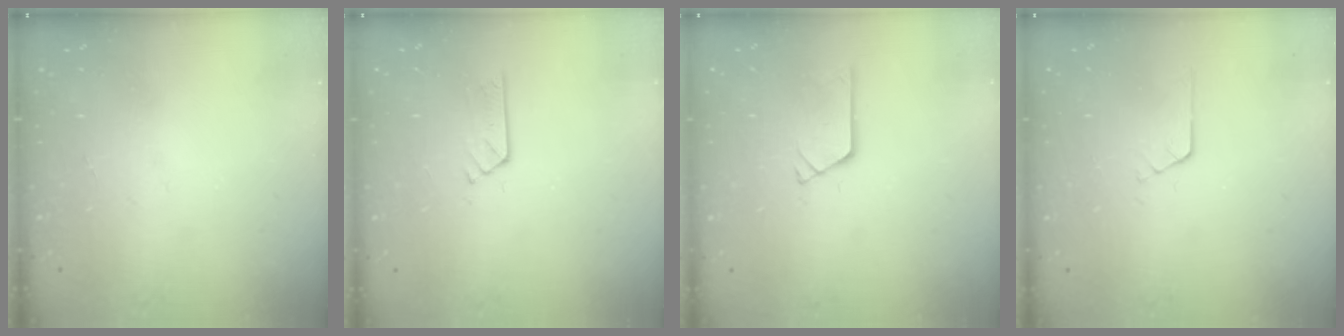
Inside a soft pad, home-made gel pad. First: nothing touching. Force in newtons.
{"total": 3.5, "press": 3.4, "slide": 0.3}
{"total": 3.0, "press": 3.0, "slide": 0.3}
{"total": 2.7, "press": 2.7, "slide": 0.2}